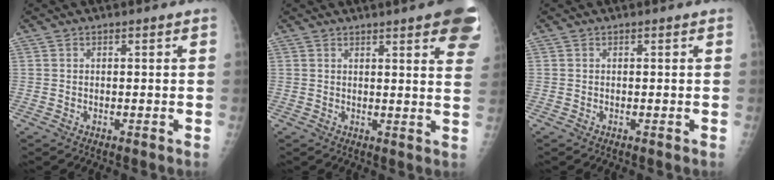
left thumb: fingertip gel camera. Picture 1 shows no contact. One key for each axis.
{"total": 13.5, "fx": 7.7, "fy": 2.6, "fz": 10.7, "tx": -0.111, "ty": -0.022, "tz": 0.078}
{"total": 0.0}